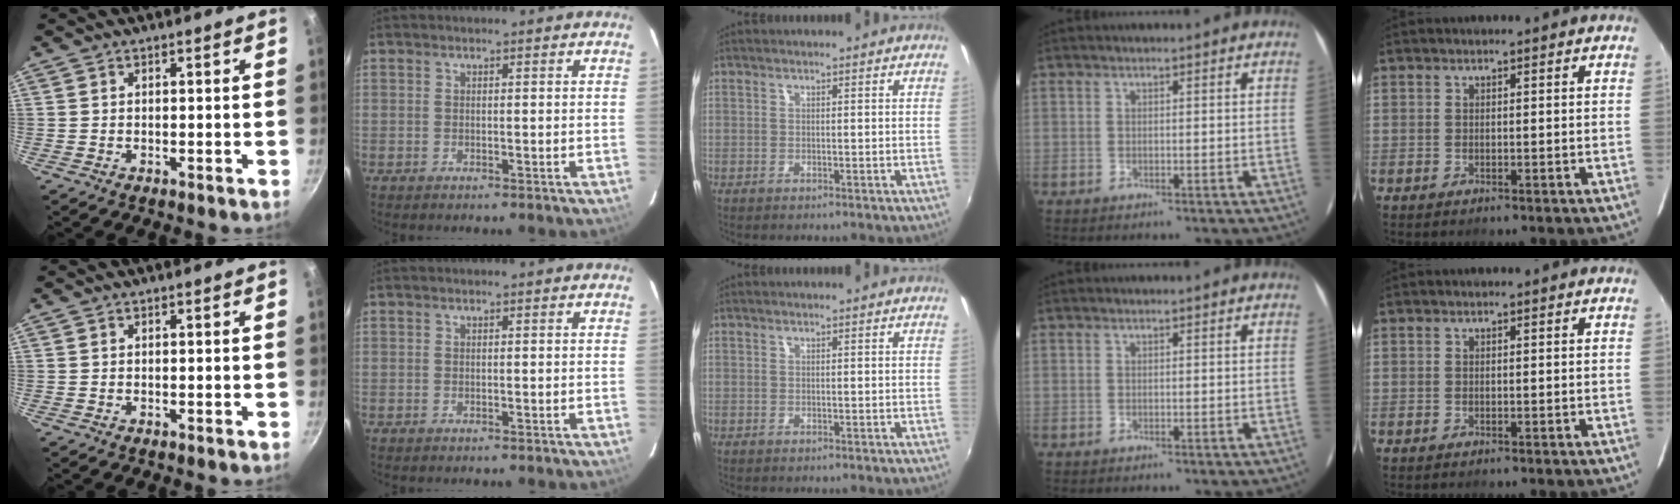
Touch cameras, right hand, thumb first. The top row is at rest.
{}